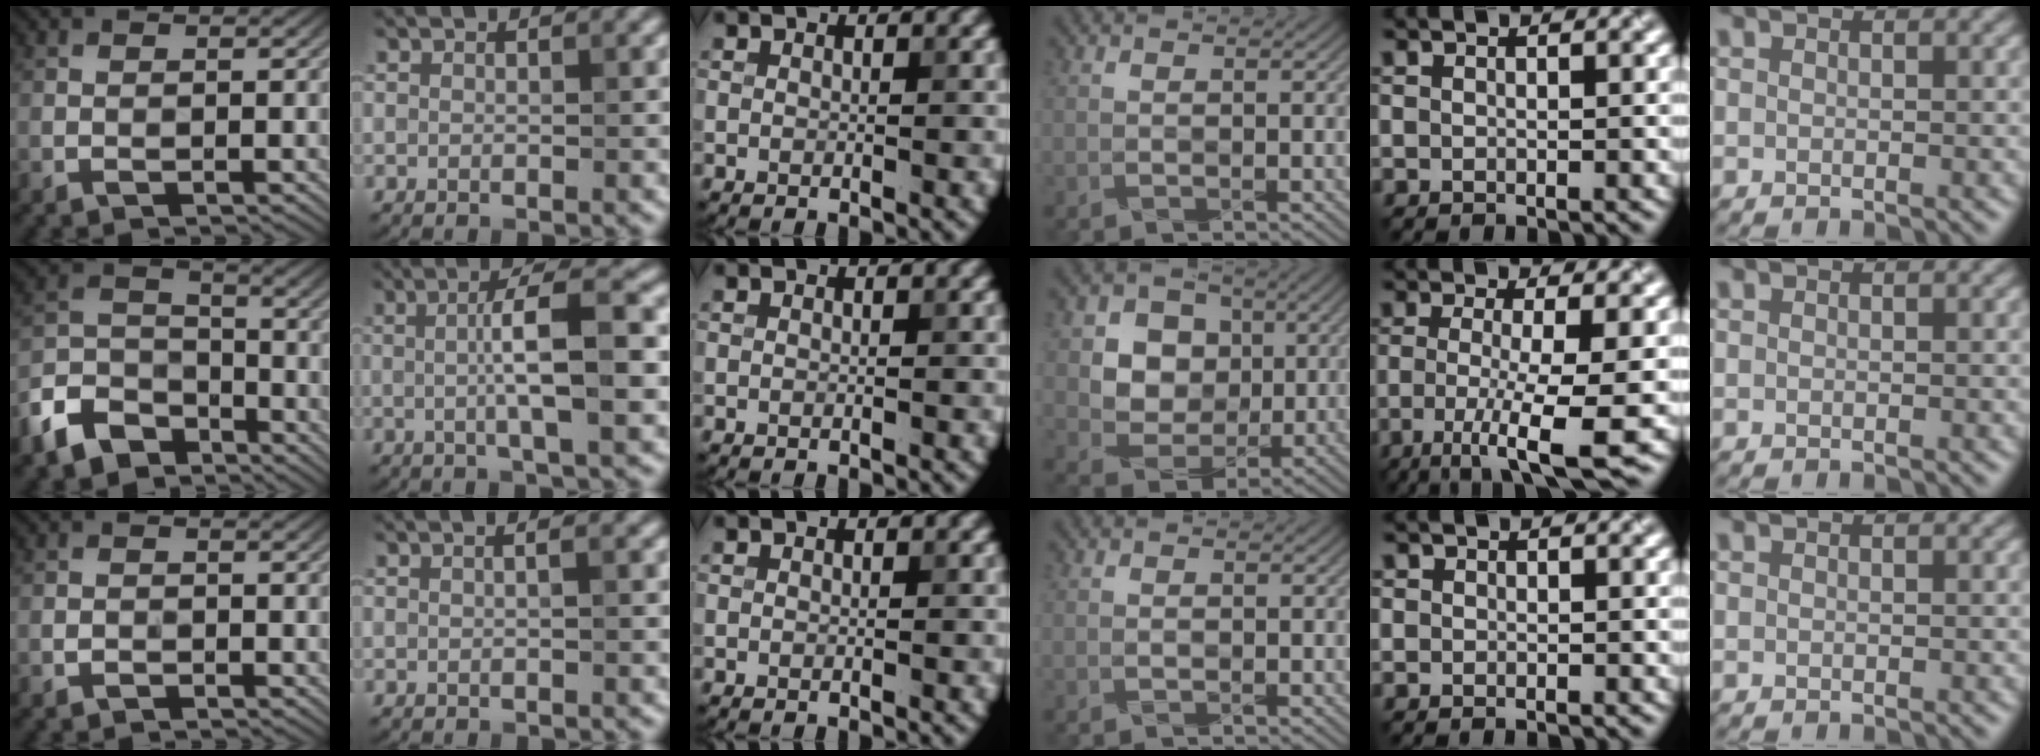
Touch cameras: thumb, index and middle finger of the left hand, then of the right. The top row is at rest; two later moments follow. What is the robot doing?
{"motion": "wrap", "object": "tissue paper"}